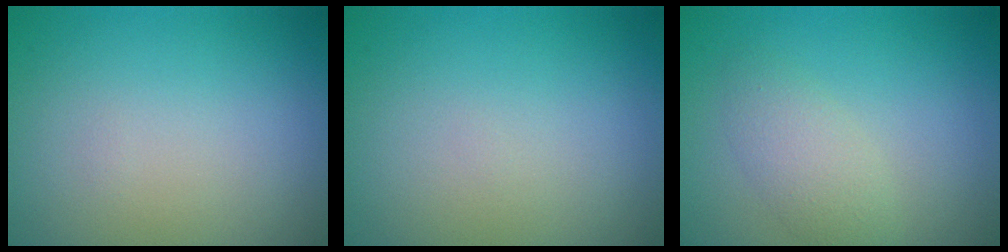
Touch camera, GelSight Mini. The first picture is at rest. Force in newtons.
{"total": 0.0}
{"total": 2.4, "press": 2.4, "slide": 0.0}